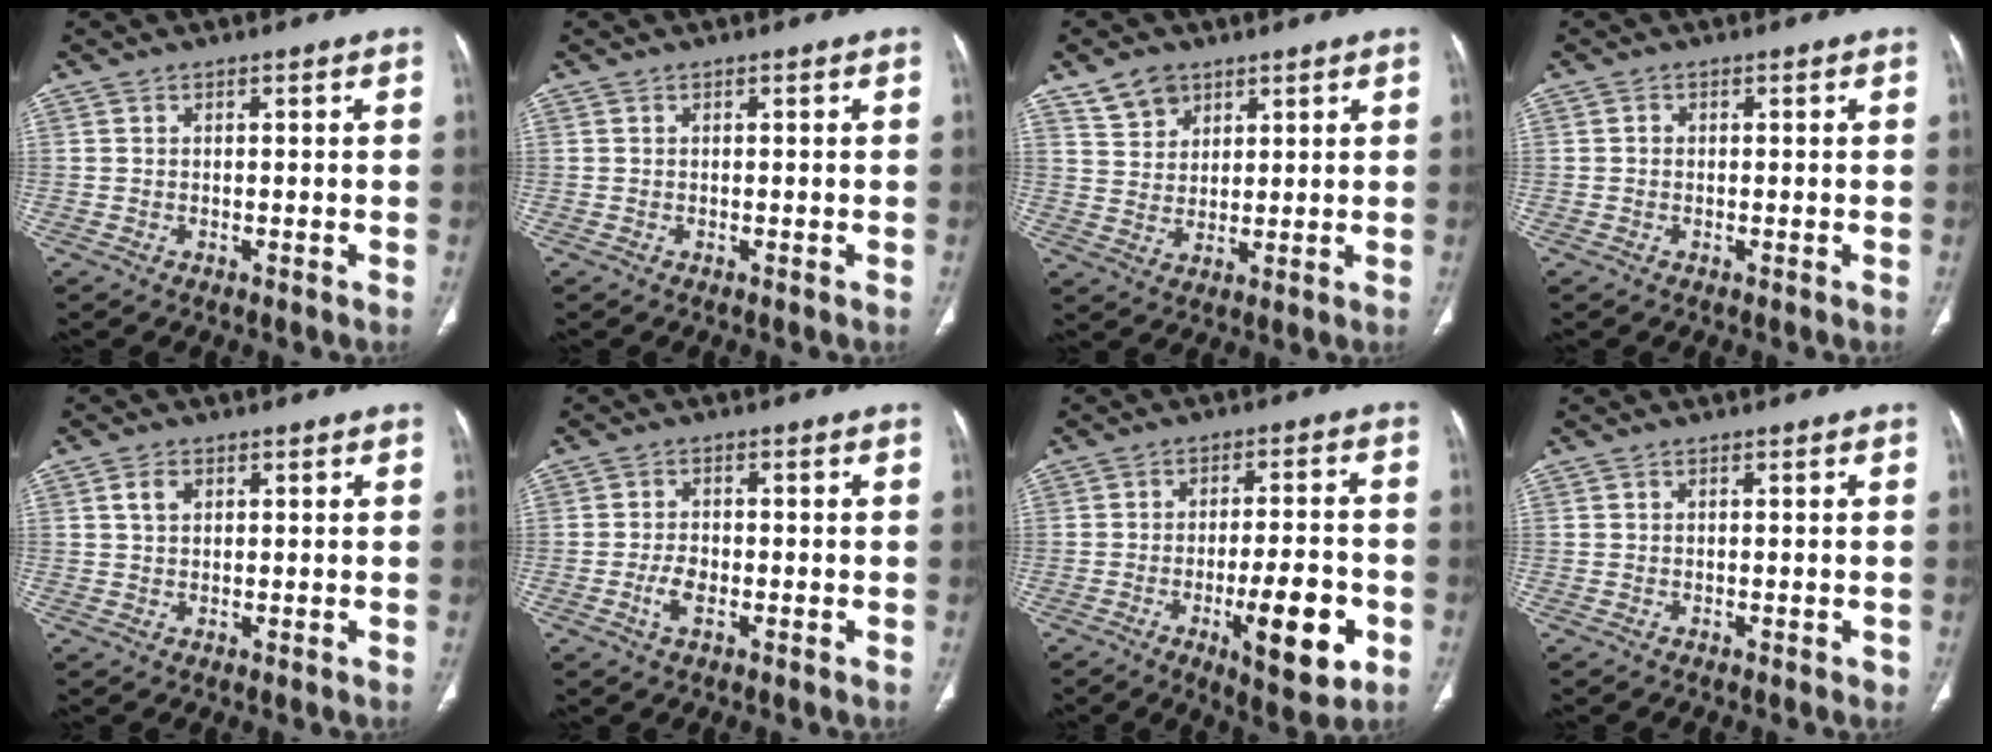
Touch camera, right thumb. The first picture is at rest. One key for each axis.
{"total": 0.0}
{"total": 6.0, "fx": 4.0, "fy": 4.0, "fz": 1.9, "tx": -0.015, "ty": -0.022, "tz": 0.082}
{"total": 0.6, "fx": -0.1, "fy": 0.6, "fz": 0.2, "tx": 0.000, "ty": 0.002, "tz": -0.005}
{"total": 2.6, "fx": 0.9, "fy": 1.7, "fz": 1.7, "tx": -0.027, "ty": 0.002, "tz": 0.017}
{"total": 3.6, "fx": -1.2, "fy": 1.9, "fz": 2.7, "tx": -0.055, "ty": 0.007, "tz": -0.022}
{"total": 13.4, "fx": -4.7, "fy": 4.0, "fz": 11.9, "tx": -0.166, "ty": 0.015, "tz": -0.064}
{"total": 0.5, "fx": -0.2, "fy": 0.3, "fz": 0.4, "tx": -0.005, "ty": 0.000, "tz": -0.003}